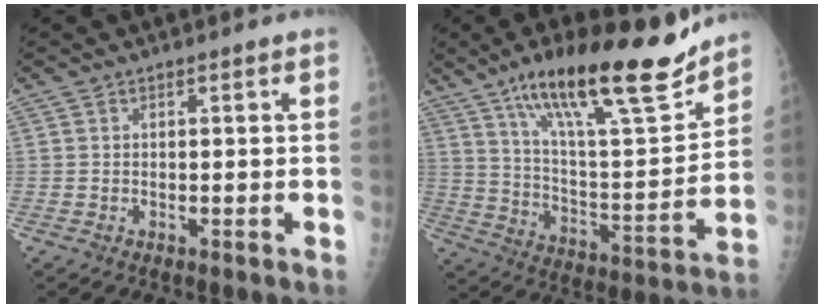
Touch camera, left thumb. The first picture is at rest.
{"total": 24.4, "force": [16.9, 5.8, 16.7], "torque": [-0.244, -0.068, 0.283]}